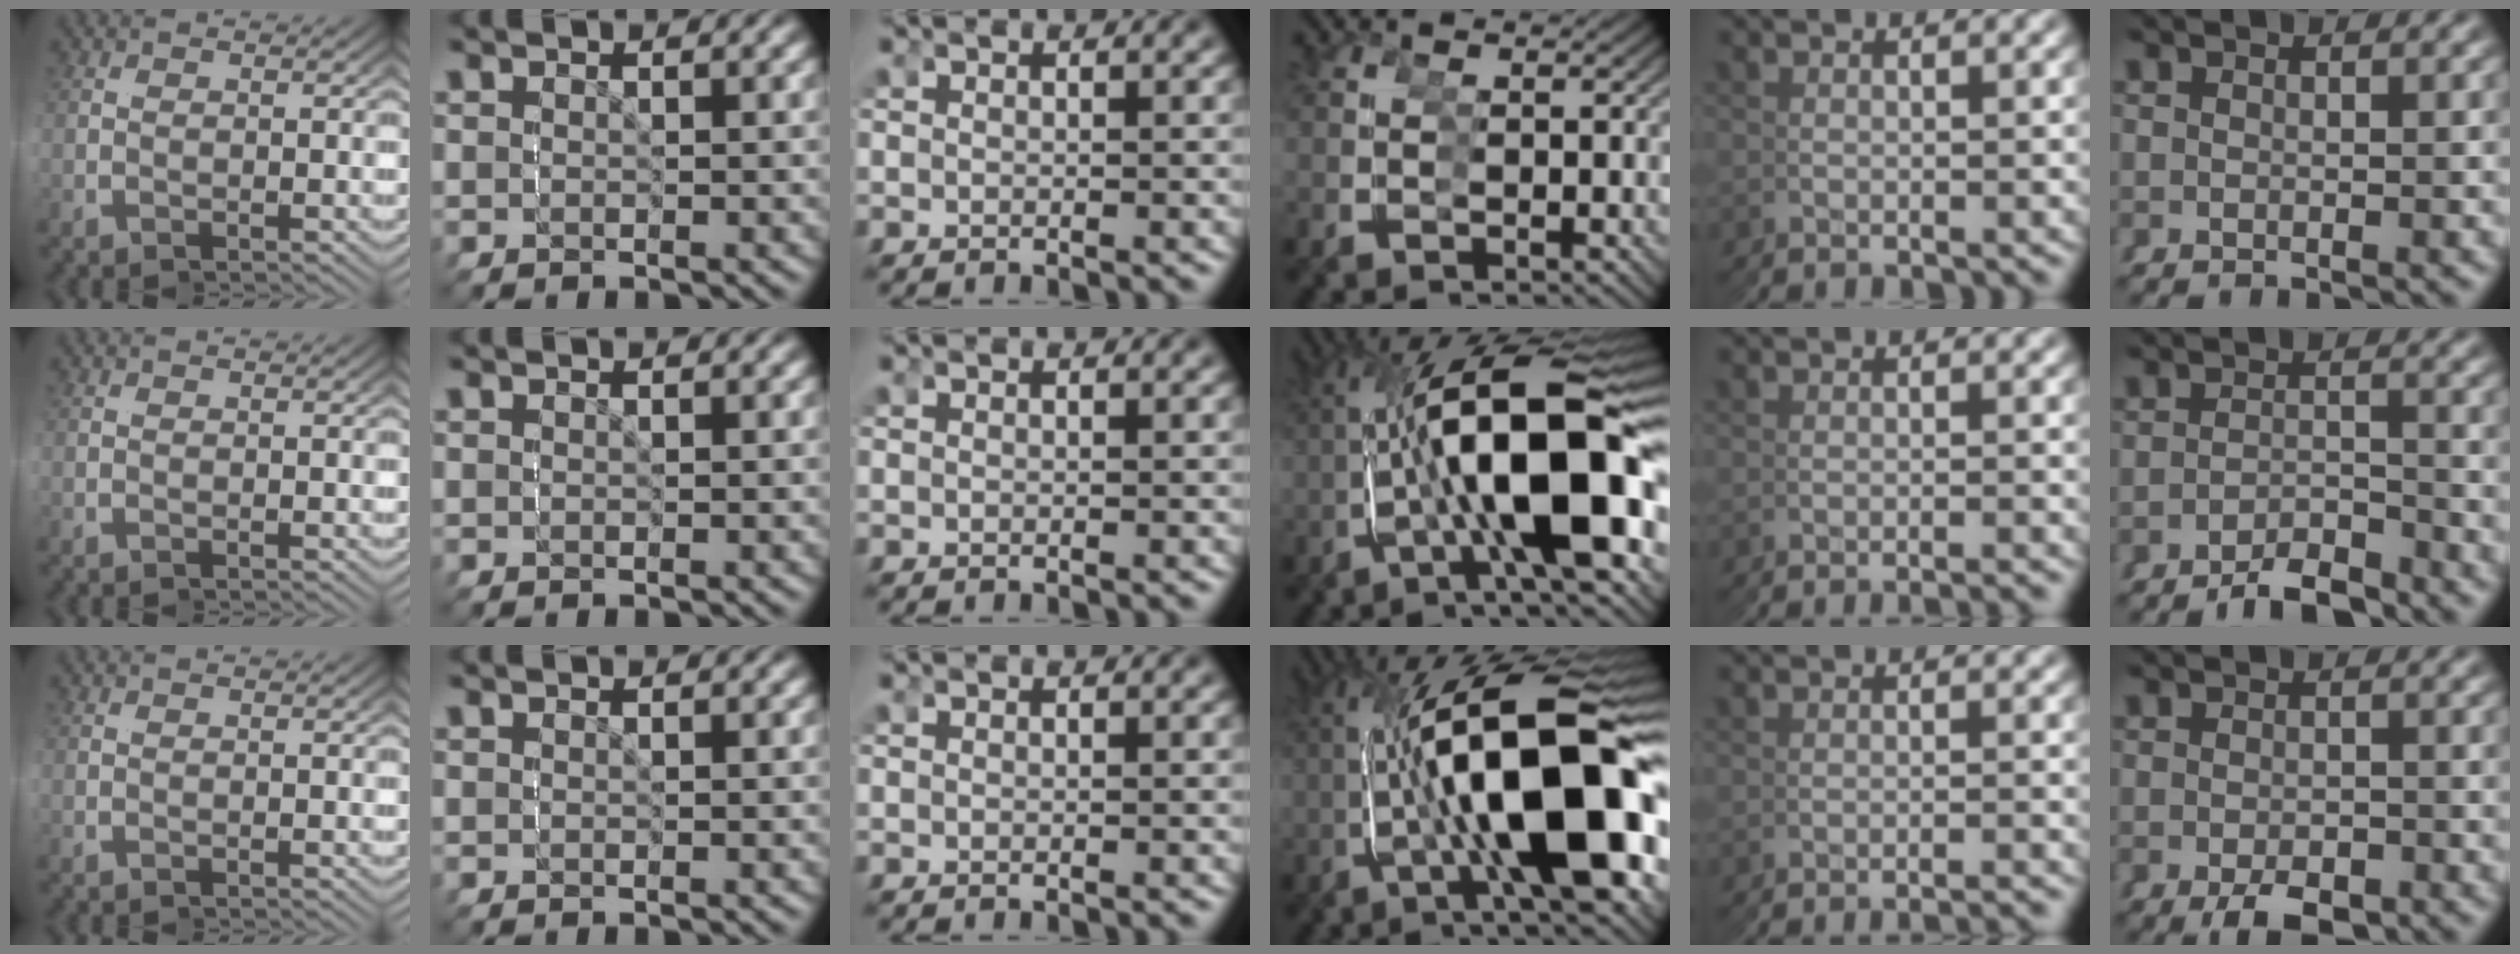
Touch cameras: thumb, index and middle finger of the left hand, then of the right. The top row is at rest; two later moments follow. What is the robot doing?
{"motion": "grasp_and_lifting", "object": "screwdriver"}